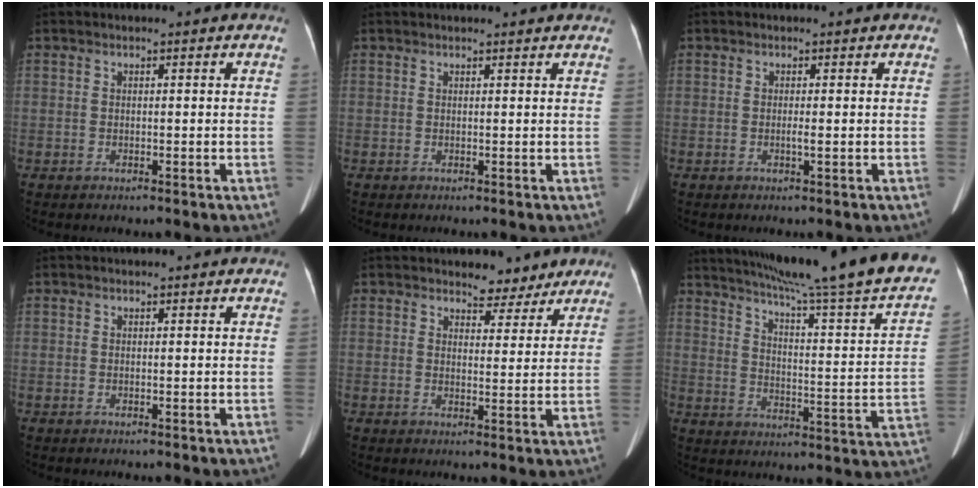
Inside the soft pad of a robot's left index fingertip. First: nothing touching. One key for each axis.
{"total": 3.3, "fx": 3.2, "fy": 0.1, "fz": 0.7, "tx": -0.012, "ty": 0.021, "tz": 0.036}
{"total": 0.7, "fx": -0.4, "fy": -0.2, "fz": 0.6, "tx": -0.015, "ty": 0.000, "tz": -0.004}
{"total": 0.0}
{"total": 4.5, "fx": 3.8, "fy": 2.2, "fz": 0.7, "tx": -0.004, "ty": -0.003, "tz": 0.051}
{"total": 29.3, "fx": 24.2, "fy": -0.2, "fz": 16.6, "tx": -0.235, "ty": -0.071, "tz": 0.313}